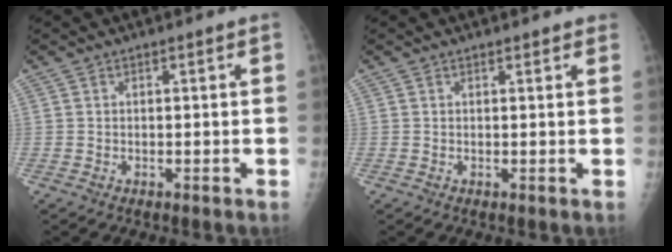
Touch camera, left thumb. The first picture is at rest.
{"total": 1.4, "force": [1.2, 0.5, 0.5], "torque": [0.003, 0.000, 0.012]}